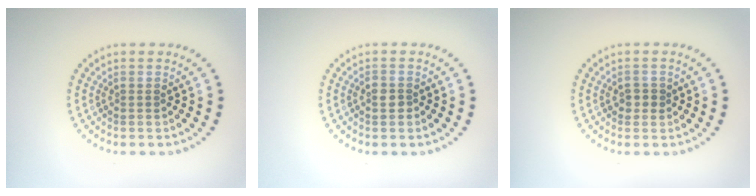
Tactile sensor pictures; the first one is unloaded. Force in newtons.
{"total": 1.4, "press": 1.3, "slide": 0.4}
{"total": 1.3, "press": 1.2, "slide": 0.5}